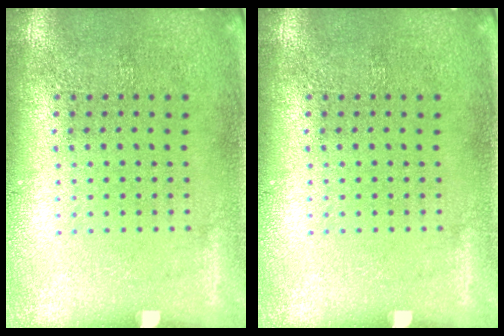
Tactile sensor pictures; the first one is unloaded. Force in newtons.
{"total": 0.0}